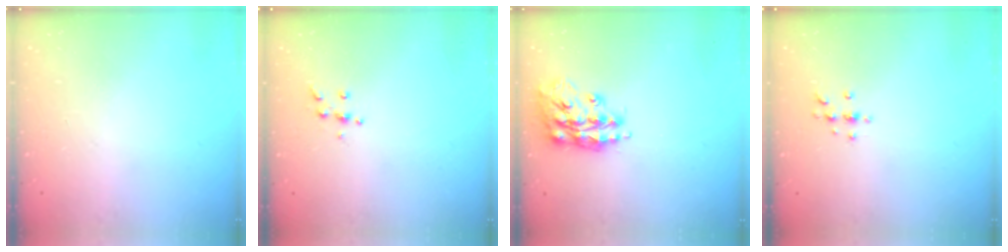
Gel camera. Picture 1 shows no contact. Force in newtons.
{"total": 5.2, "press": 5.2, "slide": 0.6}
{"total": 15.3, "press": 15.2, "slide": 1.4}
{"total": 3.8, "press": 3.8, "slide": 0.4}